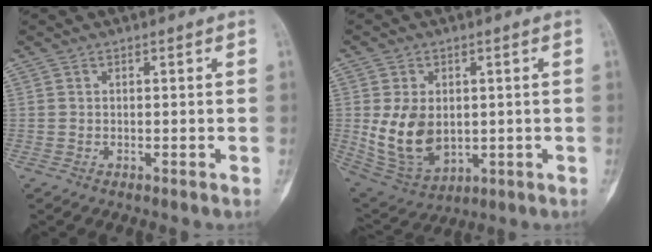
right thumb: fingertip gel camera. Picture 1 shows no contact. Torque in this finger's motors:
{"motor_torque": [1.40, 1.16, 0.70, -0.92, 0.14]}